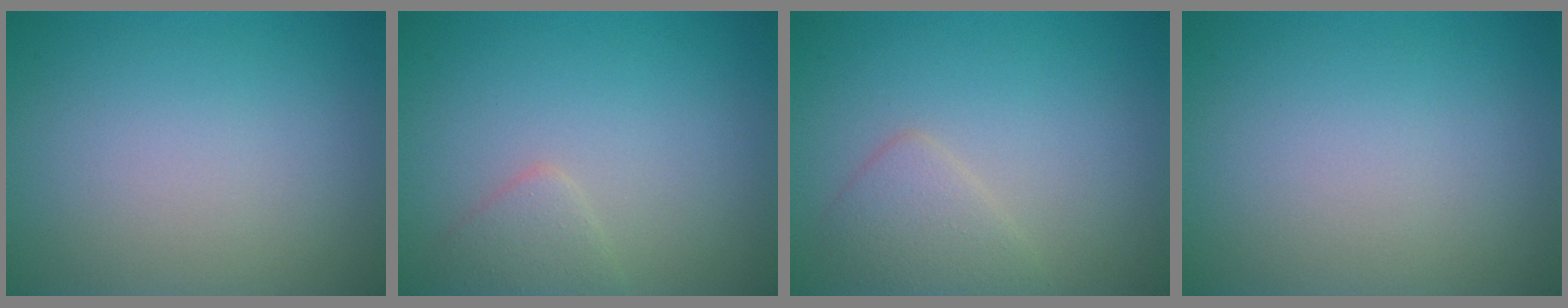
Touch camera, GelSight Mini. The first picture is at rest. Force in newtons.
{"total": 1.6, "press": 1.6, "slide": 0.1}
{"total": 2.2, "press": 2.2, "slide": 0.1}
{"total": 0.0}